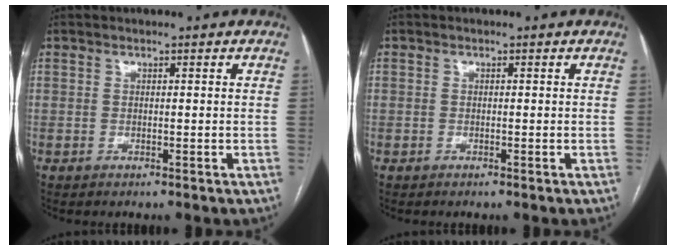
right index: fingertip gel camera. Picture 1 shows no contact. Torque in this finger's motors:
{"motor_torque": [-0.41, 0.06, -0.86, -0.21]}